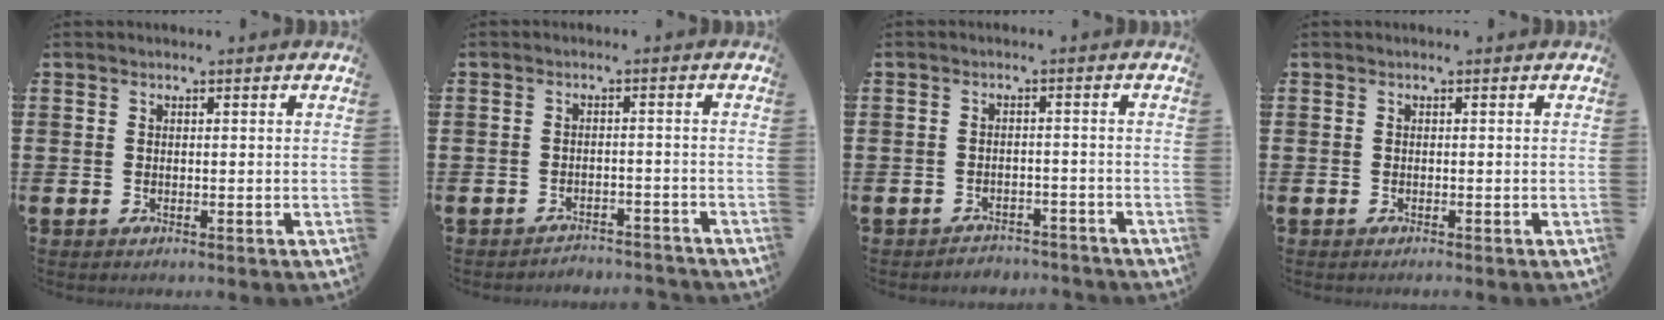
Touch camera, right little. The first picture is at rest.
{"total": 2.1, "force": [-2.1, 0.0, -0.2], "torque": [-0.003, 0.004, -0.046]}
{"total": 2.0, "force": [-1.9, 0.2, -0.3], "torque": [-0.003, 0.005, -0.044]}
{"total": 0.0}